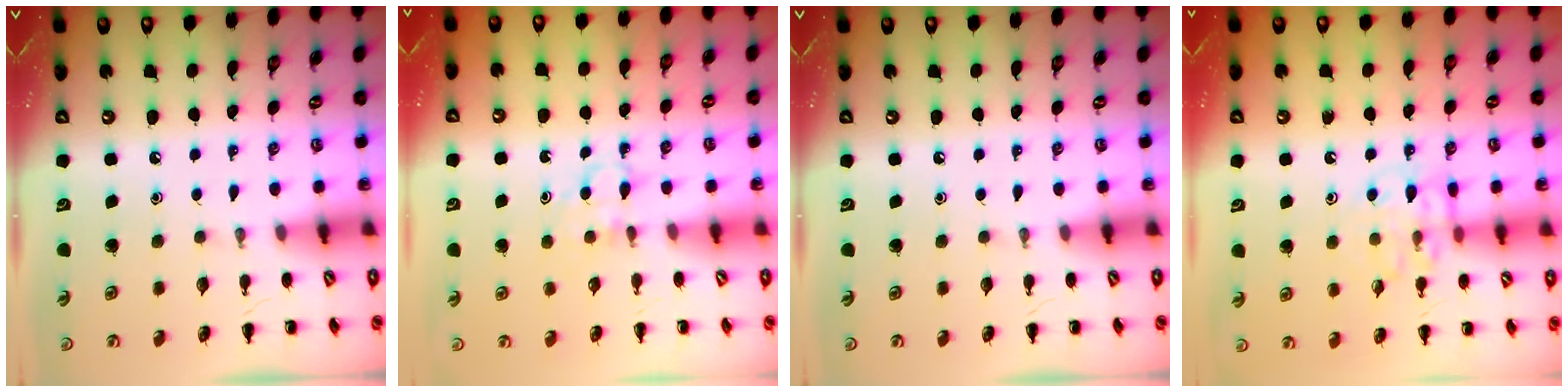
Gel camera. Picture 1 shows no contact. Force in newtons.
{"total": 3.4, "press": 3.2, "slide": 1.1}
{"total": 0.0}
{"total": 11.1, "press": 11.0, "slide": 1.2}